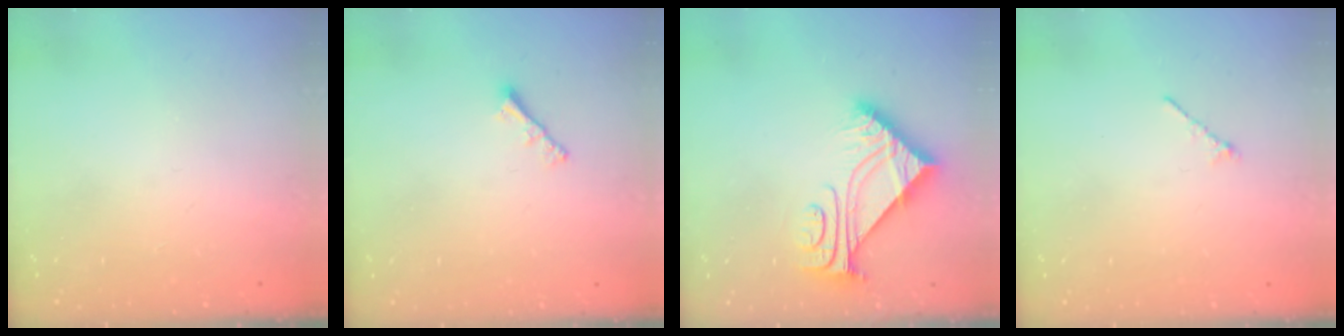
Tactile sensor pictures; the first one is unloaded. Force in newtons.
{"total": 2.0, "press": 2.0, "slide": 0.5}
{"total": 7.5, "press": 7.5, "slide": 0.5}
{"total": 0.8, "press": 0.7, "slide": 0.4}